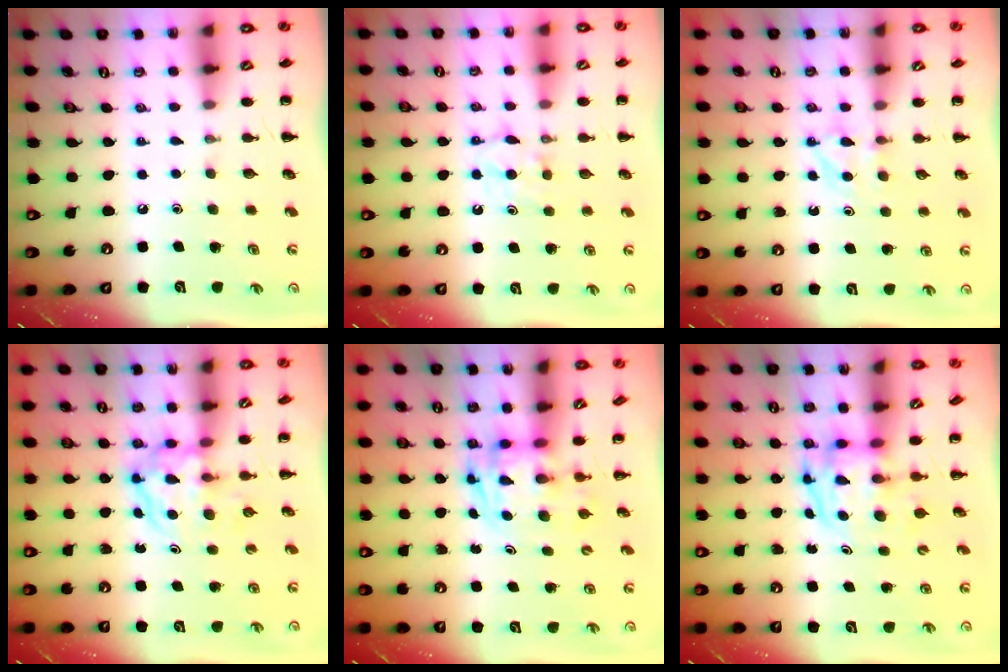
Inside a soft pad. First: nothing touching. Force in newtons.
{"total": 5.6, "press": 5.3, "slide": 1.6}
{"total": 4.9, "press": 4.6, "slide": 1.6}
{"total": 3.8, "press": 3.7, "slide": 0.4}
{"total": 2.8, "press": 2.8, "slide": 0.5}
{"total": 3.9, "press": 3.8, "slide": 0.6}